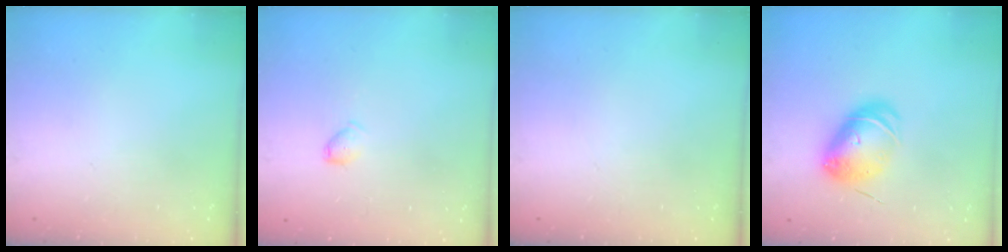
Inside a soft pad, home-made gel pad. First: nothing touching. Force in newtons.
{"total": 5.3, "press": 5.2, "slide": 0.7}
{"total": 0.0}
{"total": 8.7, "press": 8.6, "slide": 1.1}